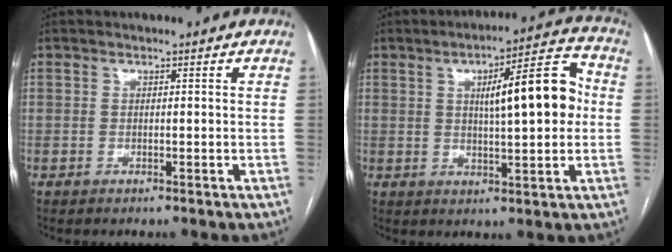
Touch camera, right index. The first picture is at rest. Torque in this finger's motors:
{"motor_torque": [0.56, -0.03, 0.31, 0.12]}